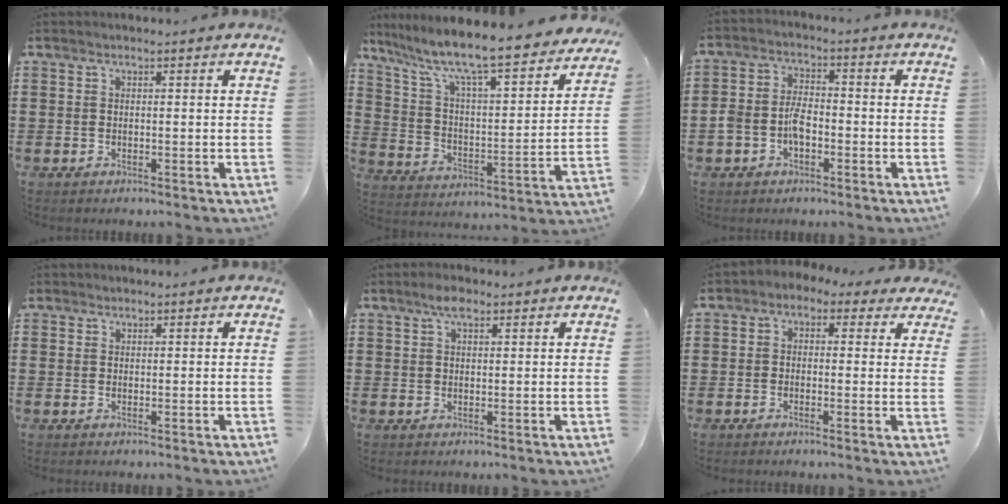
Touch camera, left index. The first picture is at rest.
{"total": 9.0, "force": [7.7, 0.3, 4.6], "torque": [-0.123, -0.063, 0.124]}
{"total": 5.1, "force": [-1.9, 3.2, 3.5], "torque": [-0.090, 0.002, -0.042]}
{"total": 0.7, "force": [0.5, 0.5, 0.1], "torque": [-0.005, 0.003, 0.010]}
{"total": 3.0, "force": [1.8, 1.1, 2.1], "torque": [-0.046, 0.007, 0.031]}
{"total": 1.5, "force": [-0.5, 1.2, 0.8], "torque": [-0.020, 0.009, -0.015]}